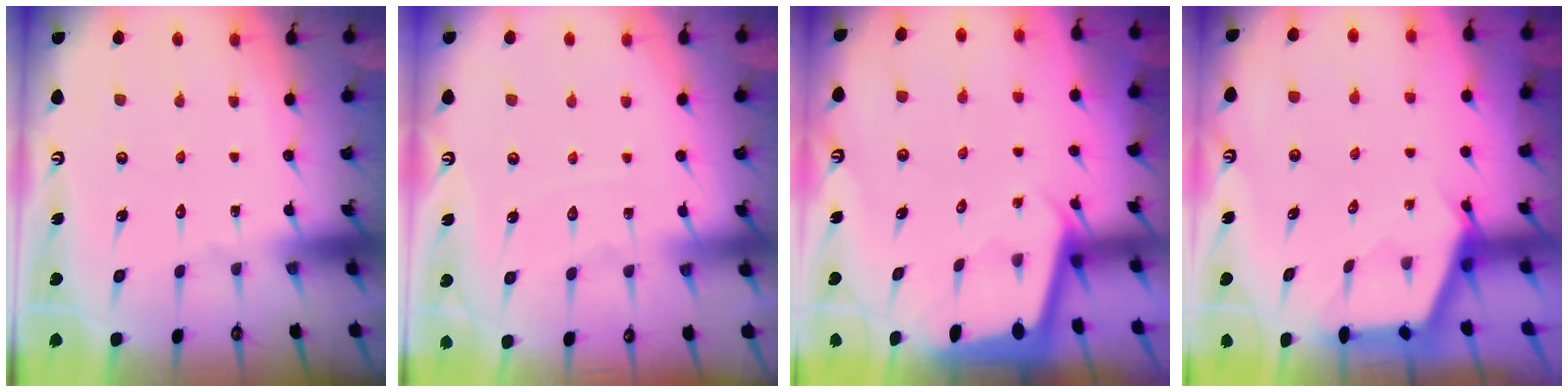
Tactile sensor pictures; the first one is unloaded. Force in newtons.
{"total": 5.8, "press": 5.8, "slide": 0.6}
{"total": 2.0, "press": 2.0, "slide": 0.1}
{"total": 2.7, "press": 2.7, "slide": 0.4}